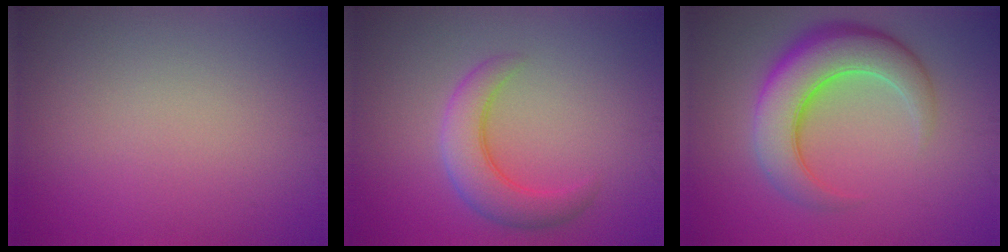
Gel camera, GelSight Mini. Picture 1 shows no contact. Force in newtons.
{"total": 4.2, "press": 4.2, "slide": 0.1}
{"total": 7.8, "press": 7.8, "slide": 0.4}